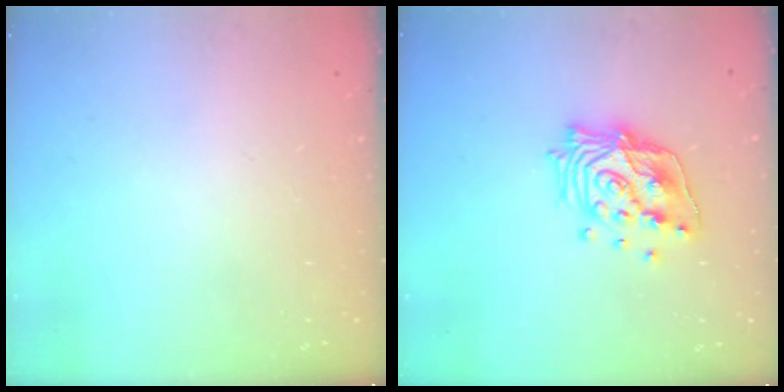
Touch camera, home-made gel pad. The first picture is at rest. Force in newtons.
{"total": 16.8, "press": 16.7, "slide": 2.2}